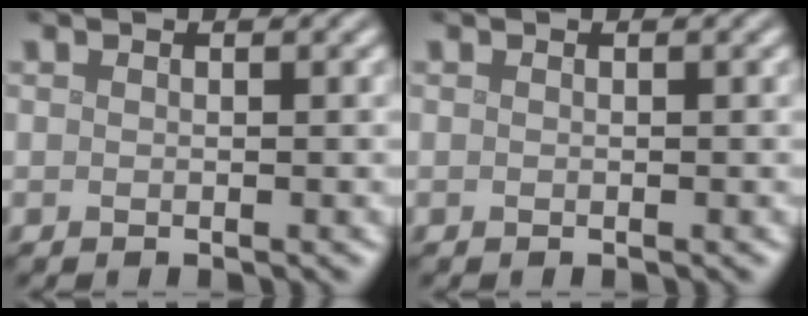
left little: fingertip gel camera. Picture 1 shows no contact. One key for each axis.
{"total": 0.0}